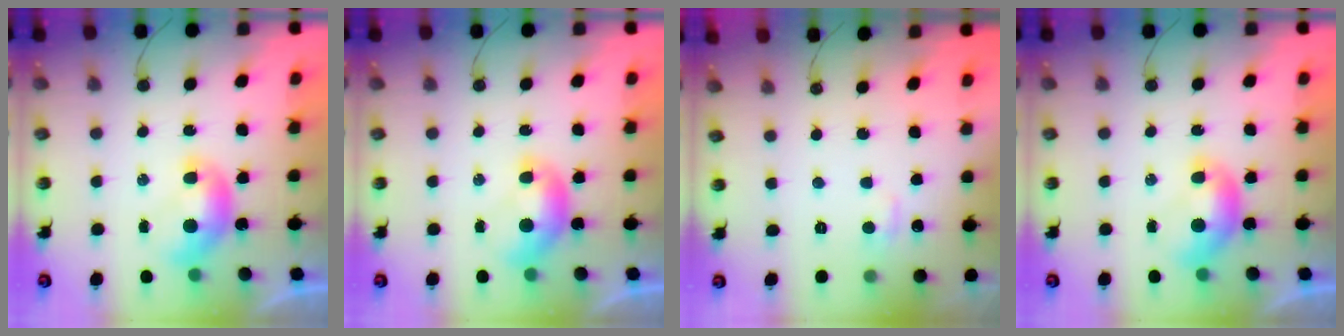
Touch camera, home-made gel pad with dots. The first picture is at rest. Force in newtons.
{"total": 0.0}
{"total": 1.4, "press": 1.3, "slide": 0.7}
{"total": 0.0}